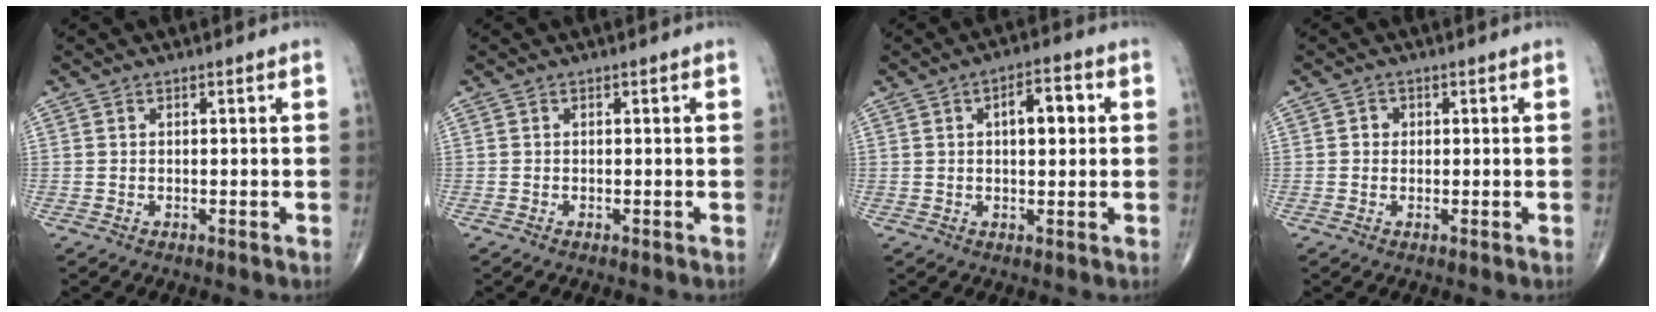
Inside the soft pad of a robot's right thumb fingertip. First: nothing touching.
{"total": 0.0}
{"total": 6.4, "force": [1.4, 2.8, 5.5], "torque": [-0.071, 0.009, 0.018]}
{"total": 1.3, "force": [0.1, 1.2, 0.4], "torque": [0.000, 0.003, -0.001]}